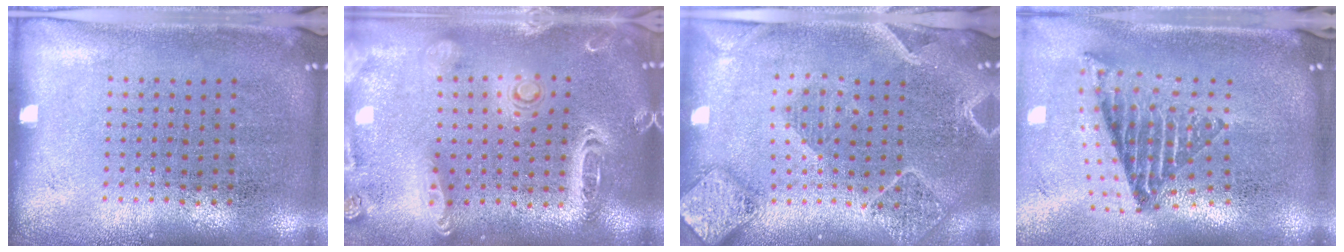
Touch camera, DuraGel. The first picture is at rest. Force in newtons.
{"total": 2.5, "press": 2.2, "slide": 1.1}
{"total": 2.4, "press": 2.2, "slide": 0.9}
{"total": 2.0, "press": 1.5, "slide": 1.4}